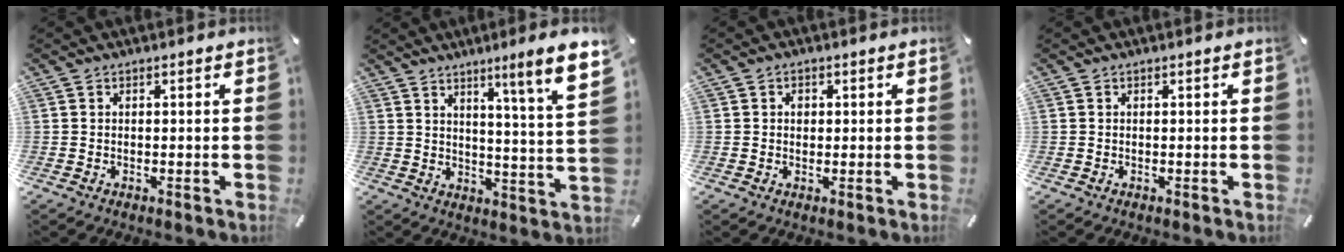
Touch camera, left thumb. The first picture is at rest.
{"total": 10.2, "force": [6.6, -0.7, 7.7], "torque": [-0.115, -0.053, 0.097]}
{"total": 1.5, "force": [0.2, 1.3, 0.7], "torque": [0.001, 0.001, -0.001]}
{"total": 0.0}